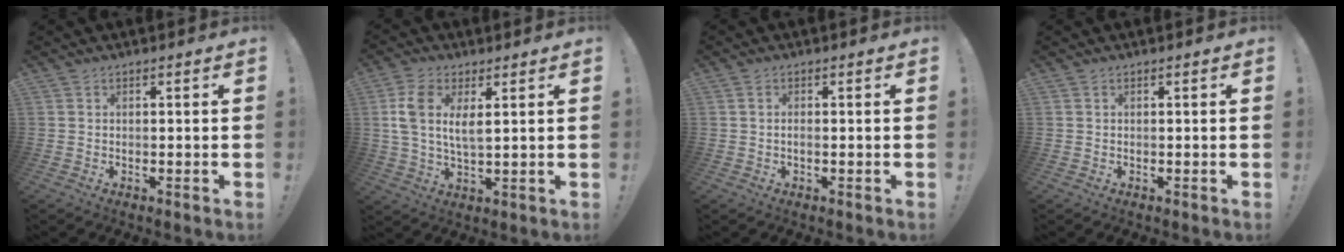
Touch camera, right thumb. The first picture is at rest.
{"total": 8.8, "force": [3.5, 4.0, 7.0], "torque": [-0.133, -0.016, 0.062]}
{"total": 1.1, "force": [-0.4, 0.4, 0.9], "torque": [-0.021, 0.004, -0.007]}
{"total": 0.0}